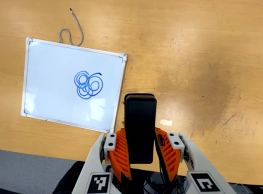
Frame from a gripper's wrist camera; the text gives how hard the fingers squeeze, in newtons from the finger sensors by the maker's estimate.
{"total": 5.0, "left": 3.3, "right": 6.8}